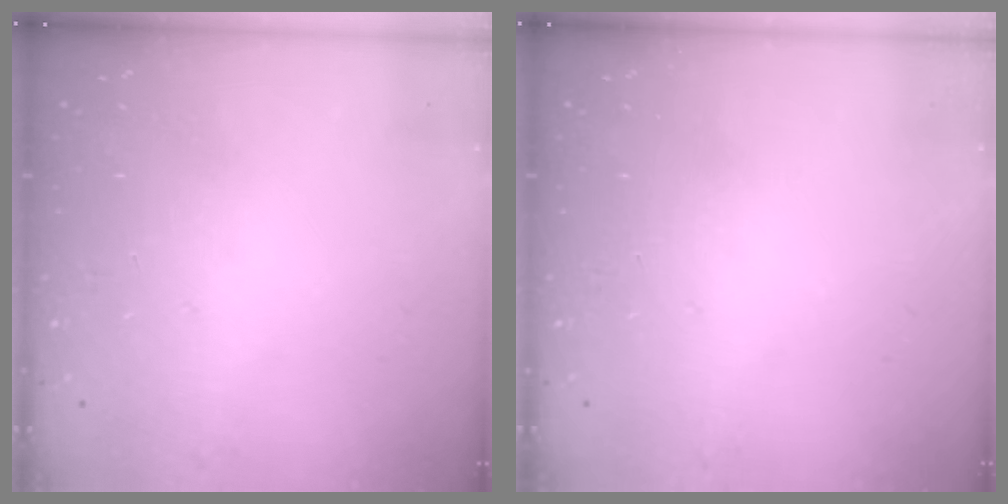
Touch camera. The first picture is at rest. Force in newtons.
{"total": 0.0}